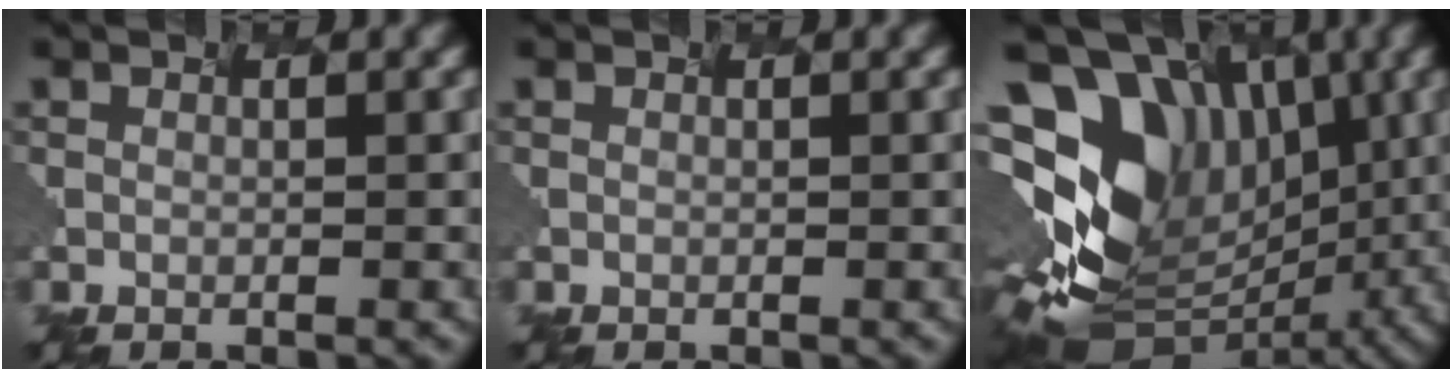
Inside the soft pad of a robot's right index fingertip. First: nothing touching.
{"total": 0.0}
{"total": 15.0, "force": [-0.2, 12.0, 9.0], "torque": [-0.170, 0.014, 0.017]}